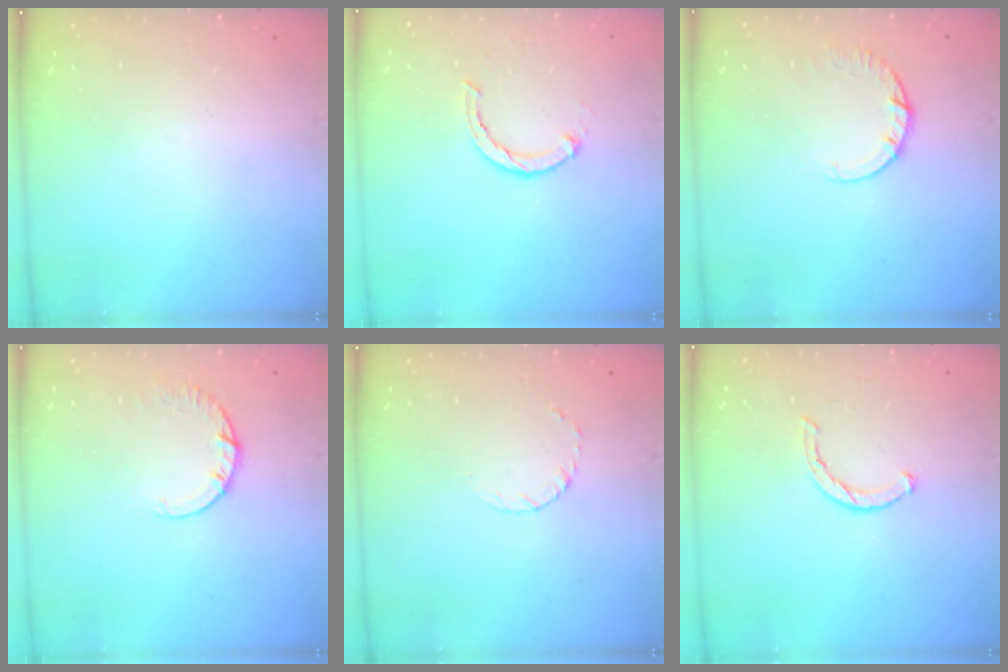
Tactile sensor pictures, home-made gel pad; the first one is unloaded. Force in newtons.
{"total": 2.4, "press": 2.4, "slide": 0.4}
{"total": 2.4, "press": 2.4, "slide": 0.2}
{"total": 2.4, "press": 2.4, "slide": 0.2}
{"total": 3.1, "press": 3.1, "slide": 0.3}
{"total": 1.9, "press": 1.9, "slide": 0.3}